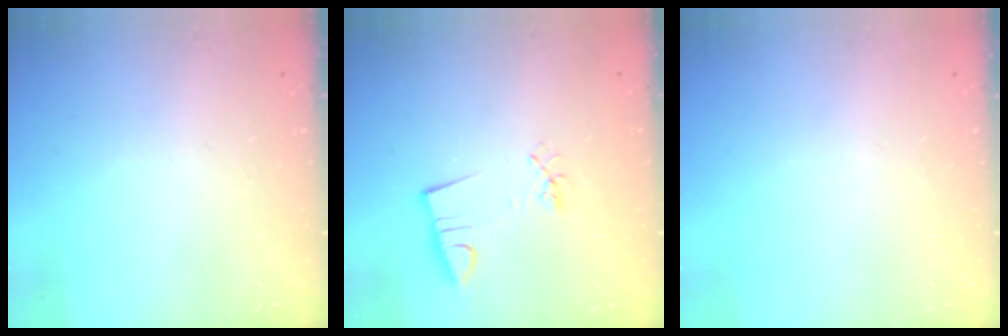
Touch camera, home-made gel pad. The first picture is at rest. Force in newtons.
{"total": 3.2, "press": 1.7, "slide": 2.6}
{"total": 0.0}